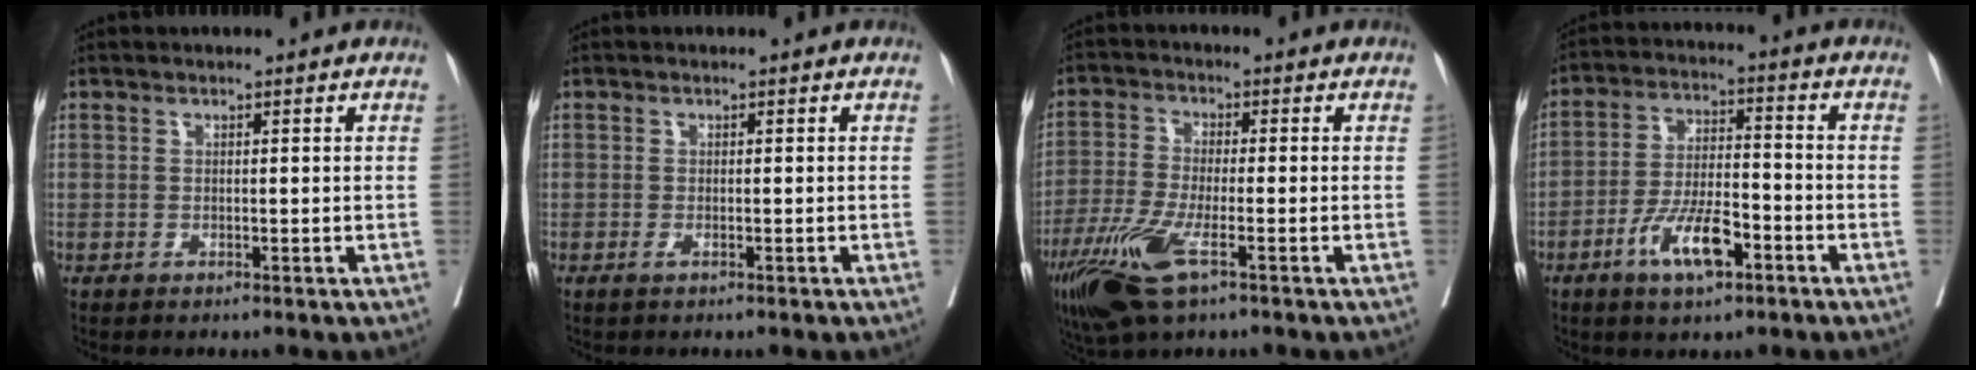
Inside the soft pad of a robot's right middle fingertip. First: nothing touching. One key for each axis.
{"total": 0.8, "fx": -0.5, "fy": 0.0, "fz": 0.6, "tx": -0.013, "ty": -0.003, "tz": -0.007}
{"total": 9.8, "fx": -5.0, "fy": 1.9, "fz": 8.2, "tx": -0.175, "ty": -0.026, "tz": -0.093}
{"total": 9.2, "fx": -4.7, "fy": 2.7, "fz": 7.4, "tx": -0.144, "ty": -0.001, "tz": -0.085}